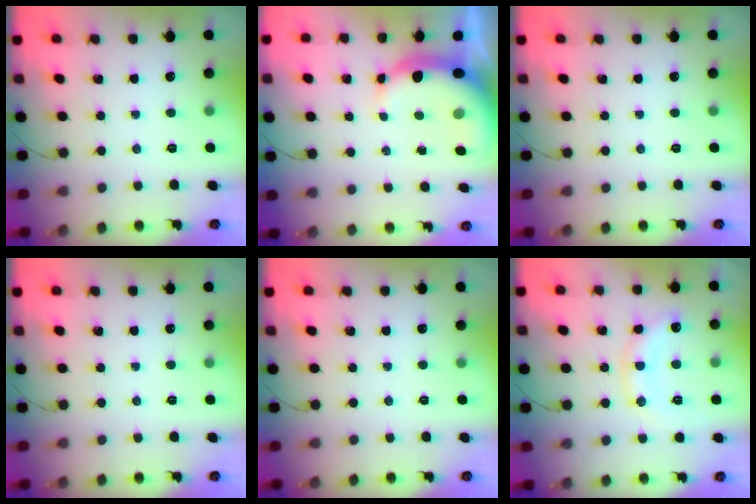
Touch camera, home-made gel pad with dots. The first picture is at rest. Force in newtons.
{"total": 8.0, "press": 7.8, "slide": 1.6}
{"total": 0.0}
{"total": 0.0}
{"total": 0.0}
{"total": 14.4, "press": 14.4, "slide": 0.6}